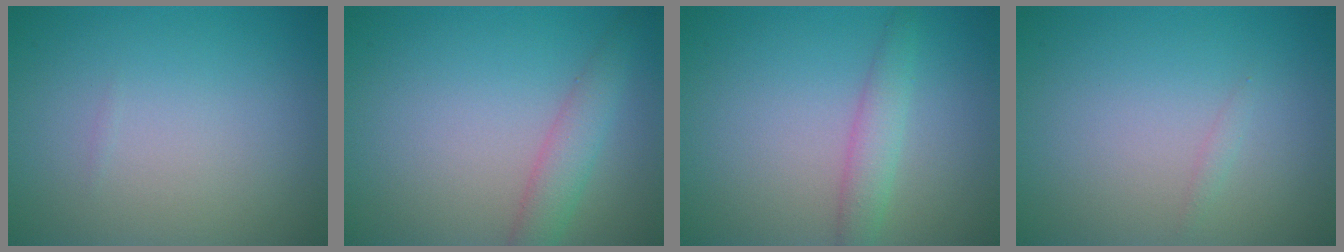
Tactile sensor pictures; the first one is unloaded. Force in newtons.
{"total": 2.2, "press": 2.2, "slide": 0.1}
{"total": 2.3, "press": 2.3, "slide": 0.0}
{"total": 0.5, "press": 0.5, "slide": 0.0}